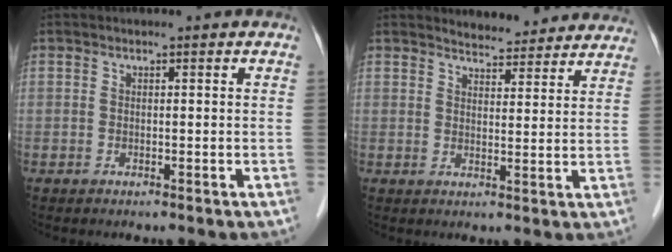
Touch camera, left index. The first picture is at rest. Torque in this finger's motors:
{"motor_torque": [0.04, -0.04, -0.01, 0.01]}